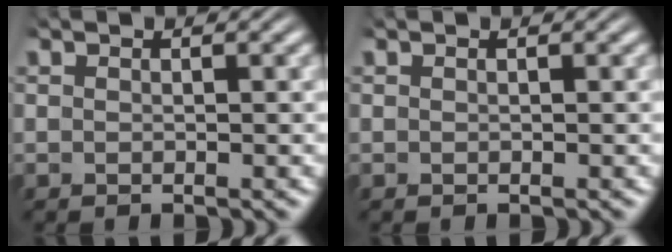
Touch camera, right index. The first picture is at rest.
{"total": 0.0}